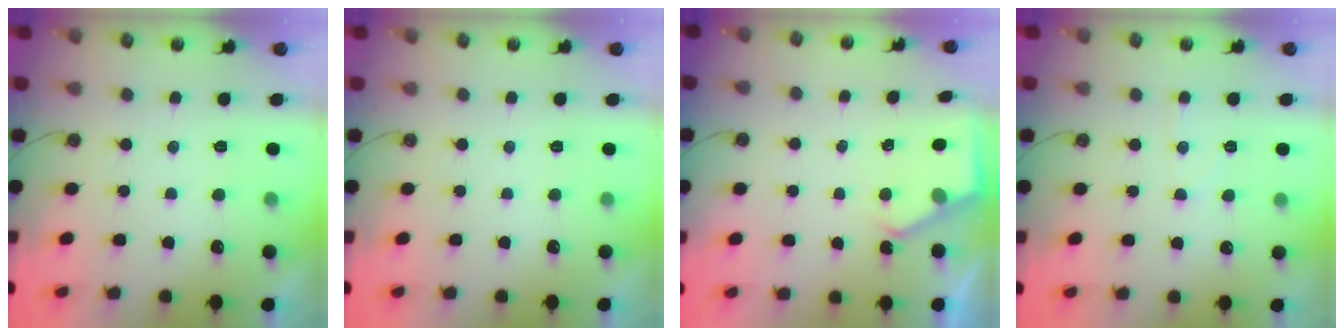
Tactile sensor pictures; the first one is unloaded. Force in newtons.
{"total": 0.0}
{"total": 2.4, "press": 2.4, "slide": 0.3}
{"total": 4.7, "press": 4.6, "slide": 0.8}